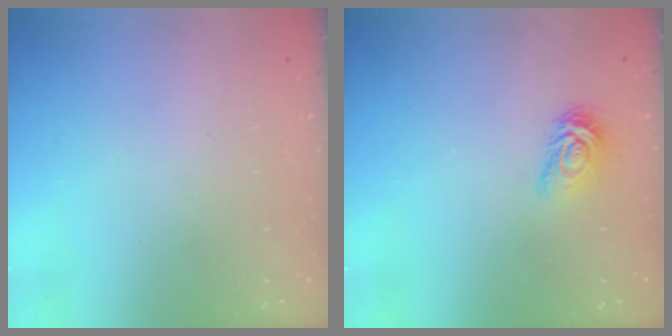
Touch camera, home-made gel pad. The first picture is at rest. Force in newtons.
{"total": 6.8, "press": 6.8, "slide": 0.2}